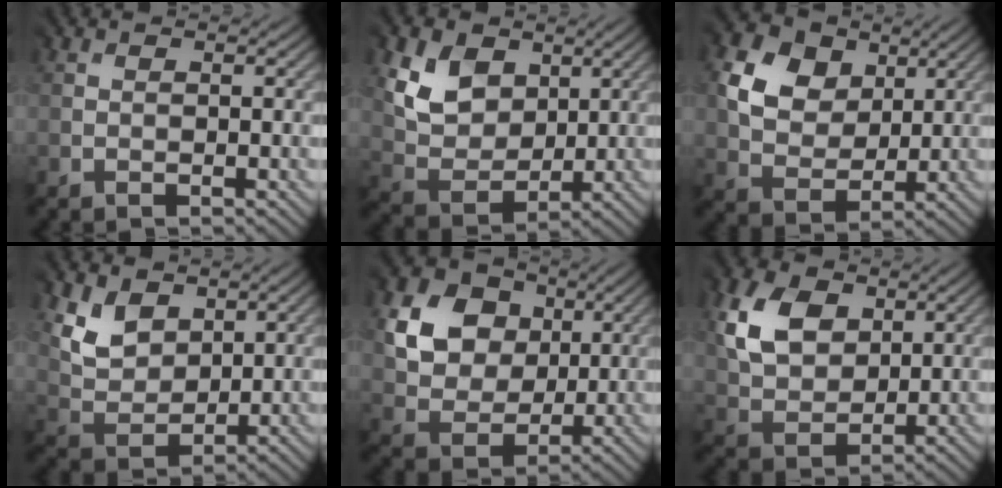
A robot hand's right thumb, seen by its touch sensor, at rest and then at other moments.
{"total": 7.3, "force": [3.5, 5.6, 3.3], "torque": [-0.099, -0.007, 0.061]}
{"total": 9.2, "force": [4.2, 7.0, 4.4], "torque": [-0.120, 0.020, 0.066]}
{"total": 5.6, "force": [3.5, 3.8, 2.1], "torque": [-0.078, -0.009, 0.063]}
{"total": 9.8, "force": [3.8, 8.0, 4.3], "torque": [-0.117, 0.016, 0.063]}
{"total": 8.5, "force": [3.6, 6.1, 4.7], "torque": [-0.134, 0.010, 0.068]}